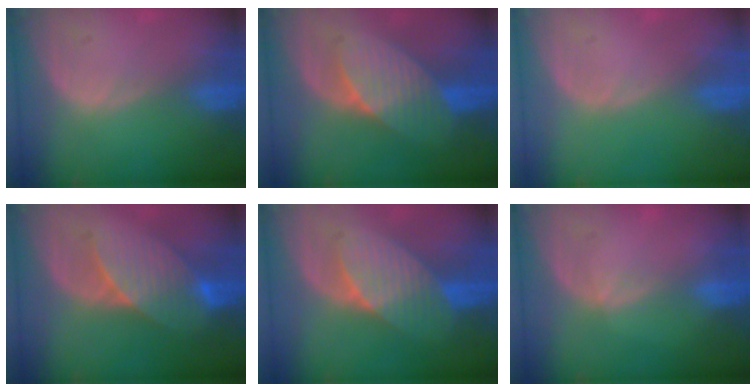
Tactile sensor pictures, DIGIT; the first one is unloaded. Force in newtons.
{"total": 7.2, "press": 7.0, "slide": 1.8}
{"total": 0.0}
{"total": 7.3, "press": 7.2, "slide": 1.2}
{"total": 7.2, "press": 7.0, "slide": 1.8}
{"total": 1.2, "press": 0.7, "slide": 0.9}